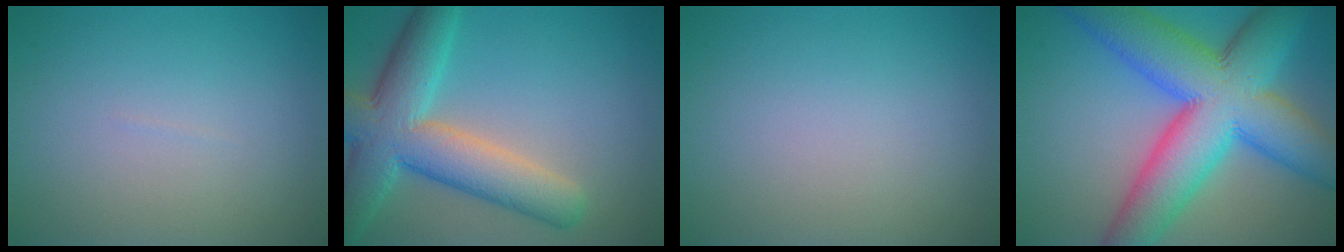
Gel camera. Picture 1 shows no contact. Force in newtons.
{"total": 9.0, "press": 8.9, "slide": 0.3}
{"total": 0.0}
{"total": 13.8, "press": 13.8, "slide": 0.3}